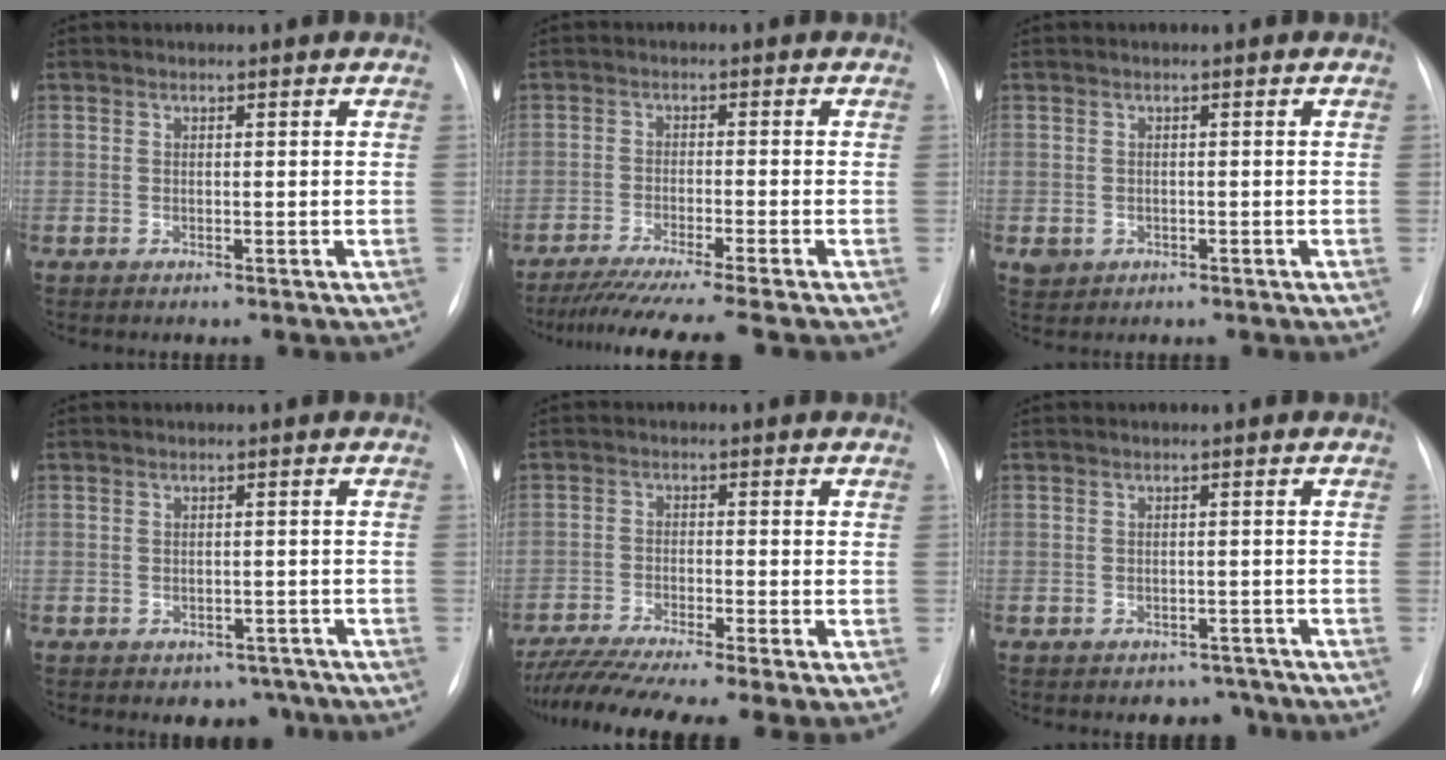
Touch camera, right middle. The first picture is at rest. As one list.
[{"total": 12.0, "force": [-10.2, -1.6, 6.1], "torque": [-0.065, -0.036, -0.155]}, {"total": 2.1, "force": [-0.7, 1.9, 0.6], "torque": [-0.010, 0.002, 0.000]}, {"total": 3.4, "force": [-2.4, 2.2, 0.7], "torque": [0.002, 0.011, -0.025]}, {"total": 11.4, "force": [-8.5, 0.8, 7.5], "torque": [-0.134, -0.021, -0.141]}, {"total": 3.0, "force": [-2.4, 1.8, 0.0], "torque": [0.005, 0.012, -0.027]}]